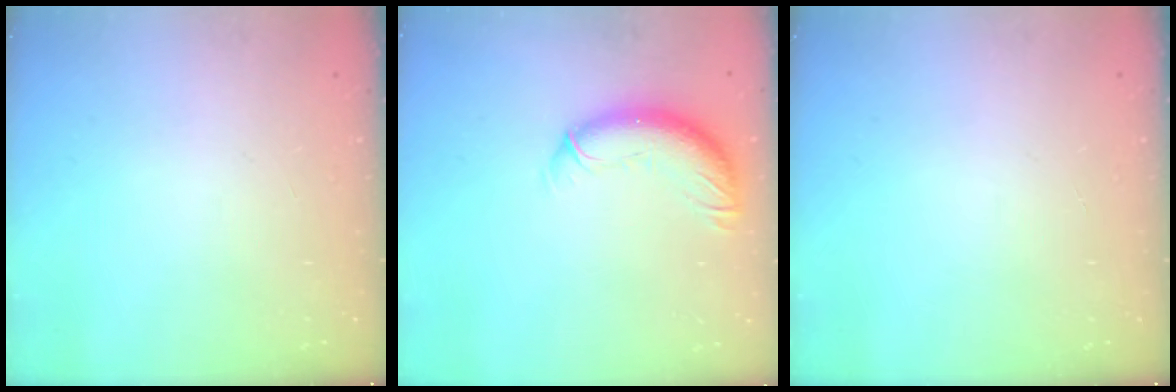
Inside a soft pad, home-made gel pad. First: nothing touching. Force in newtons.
{"total": 11.5, "press": 11.2, "slide": 2.6}
{"total": 0.0}